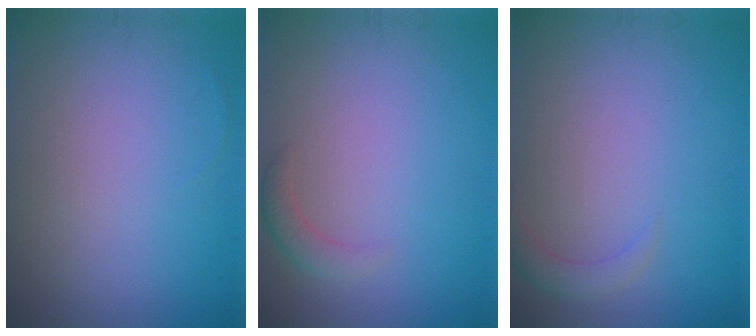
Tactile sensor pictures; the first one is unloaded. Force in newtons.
{"total": 1.5, "press": 1.5, "slide": 0.1}
{"total": 1.5, "press": 1.4, "slide": 0.2}